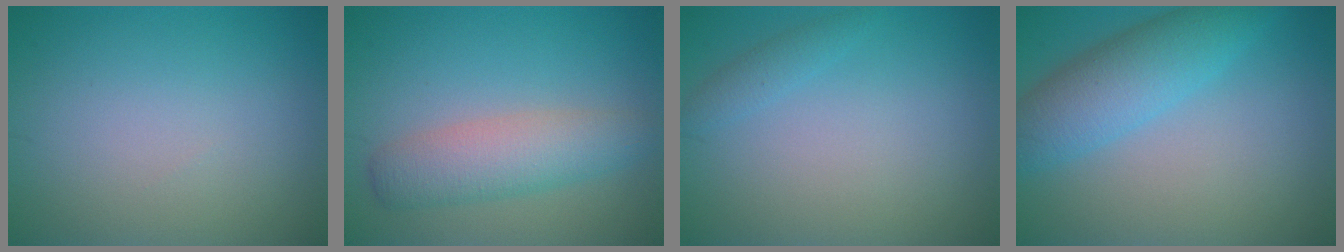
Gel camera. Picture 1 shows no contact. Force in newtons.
{"total": 4.4, "press": 4.4, "slide": 0.1}
{"total": 1.2, "press": 1.2, "slide": 0.1}
{"total": 5.6, "press": 5.6, "slide": 0.1}